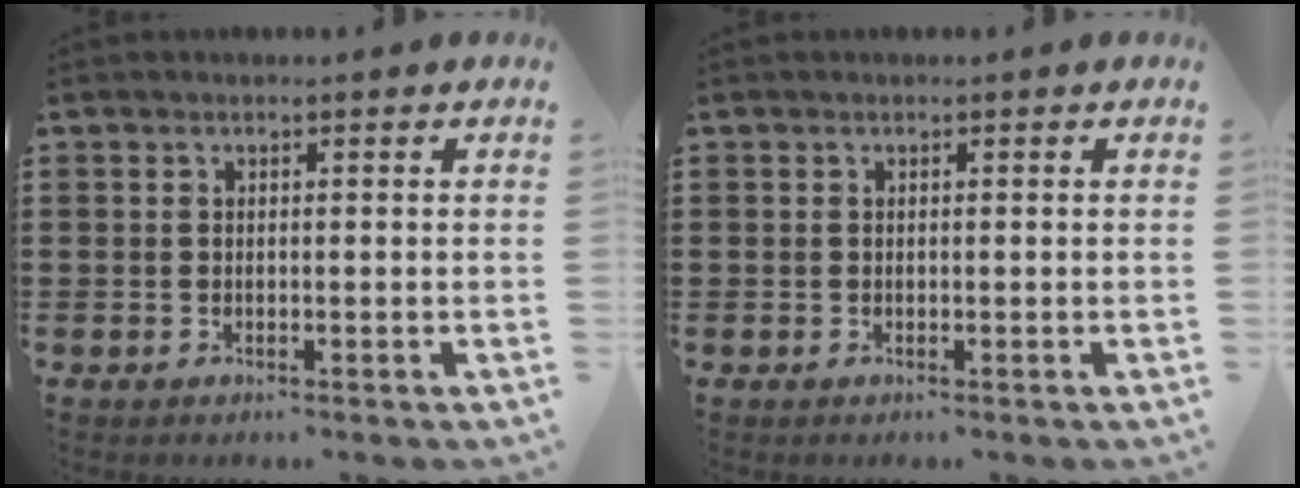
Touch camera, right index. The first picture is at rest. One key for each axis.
{"total": 0.0}